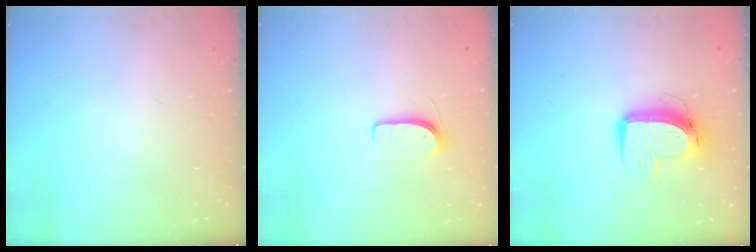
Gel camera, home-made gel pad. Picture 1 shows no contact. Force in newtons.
{"total": 5.8, "press": 5.8, "slide": 0.6}
{"total": 10.4, "press": 10.4, "slide": 1.1}